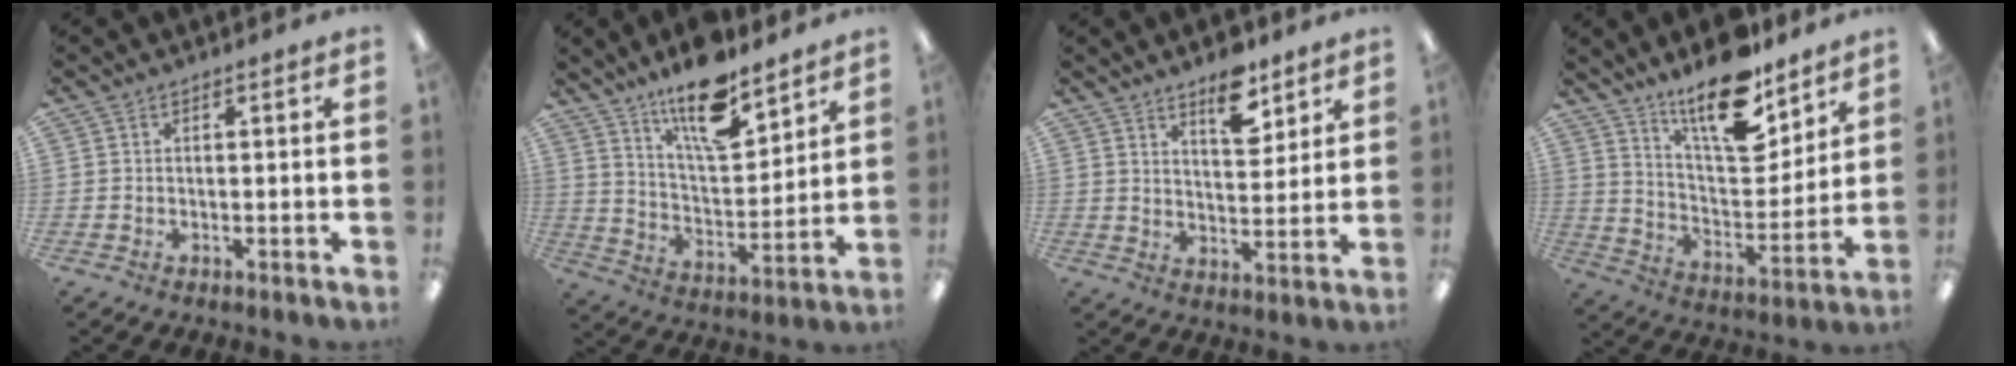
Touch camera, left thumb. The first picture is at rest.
{"total": 16.1, "force": [12.0, 5.3, 9.3], "torque": [-0.146, -0.073, 0.200]}
{"total": 8.9, "force": [6.5, 3.8, 4.8], "torque": [-0.055, -0.040, 0.106]}
{"total": 17.7, "force": [13.1, 6.5, 10.0], "torque": [-0.165, -0.084, 0.223]}